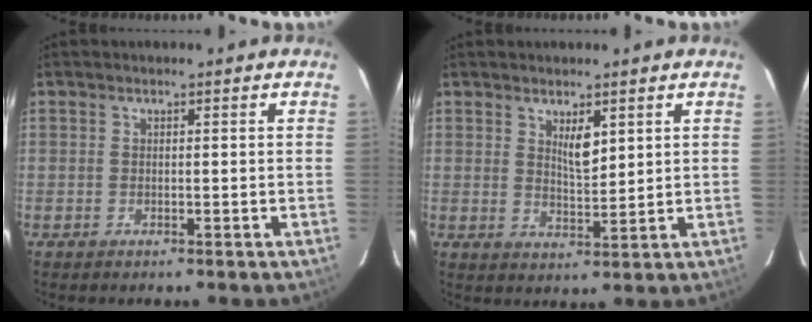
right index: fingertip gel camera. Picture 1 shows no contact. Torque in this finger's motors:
{"motor_torque": [0.48, 0.46, 0.11, 0.05]}